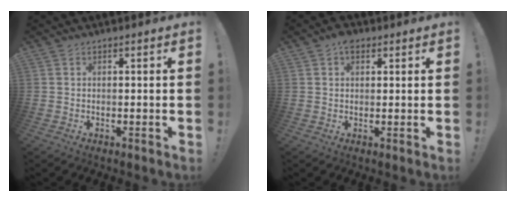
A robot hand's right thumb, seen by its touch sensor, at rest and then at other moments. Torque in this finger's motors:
{"motor_torque": [0.08, 0.01, 0.13, 0.39, 0.02]}